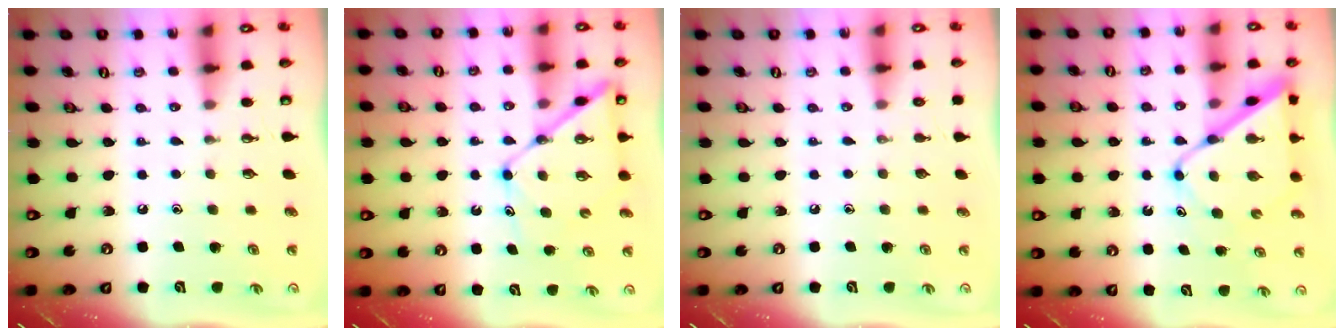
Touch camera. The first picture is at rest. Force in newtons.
{"total": 11.2, "press": 11.1, "slide": 1.0}
{"total": 0.0}
{"total": 12.1, "press": 12.0, "slide": 1.0}